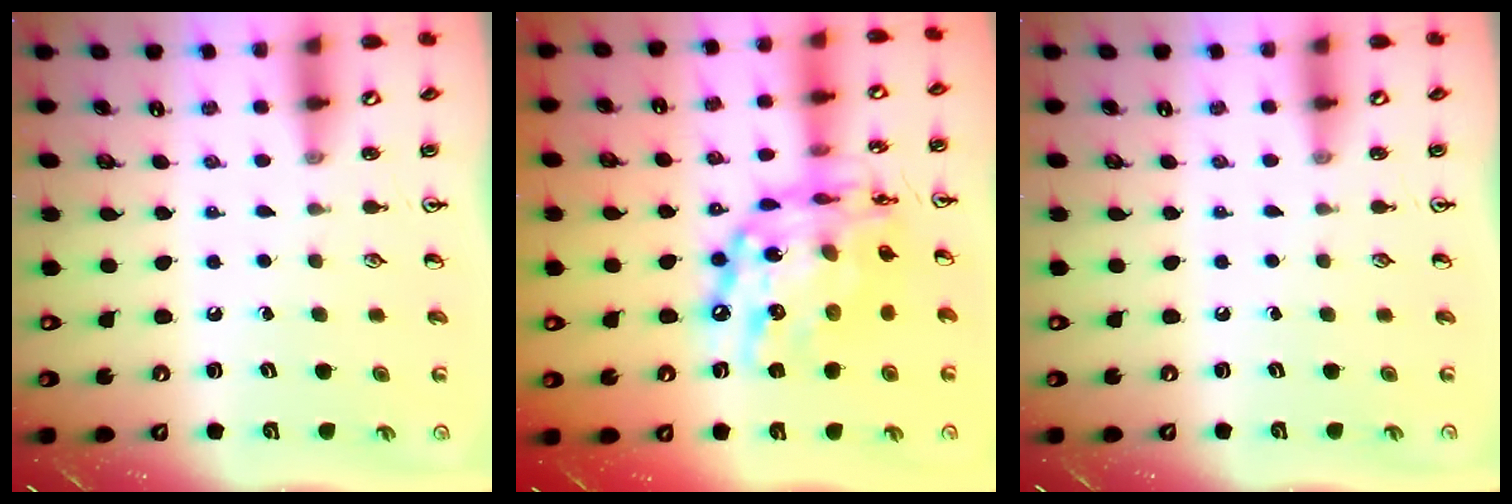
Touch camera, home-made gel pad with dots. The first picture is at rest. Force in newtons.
{"total": 21.7, "press": 21.6, "slide": 1.8}
{"total": 0.0}